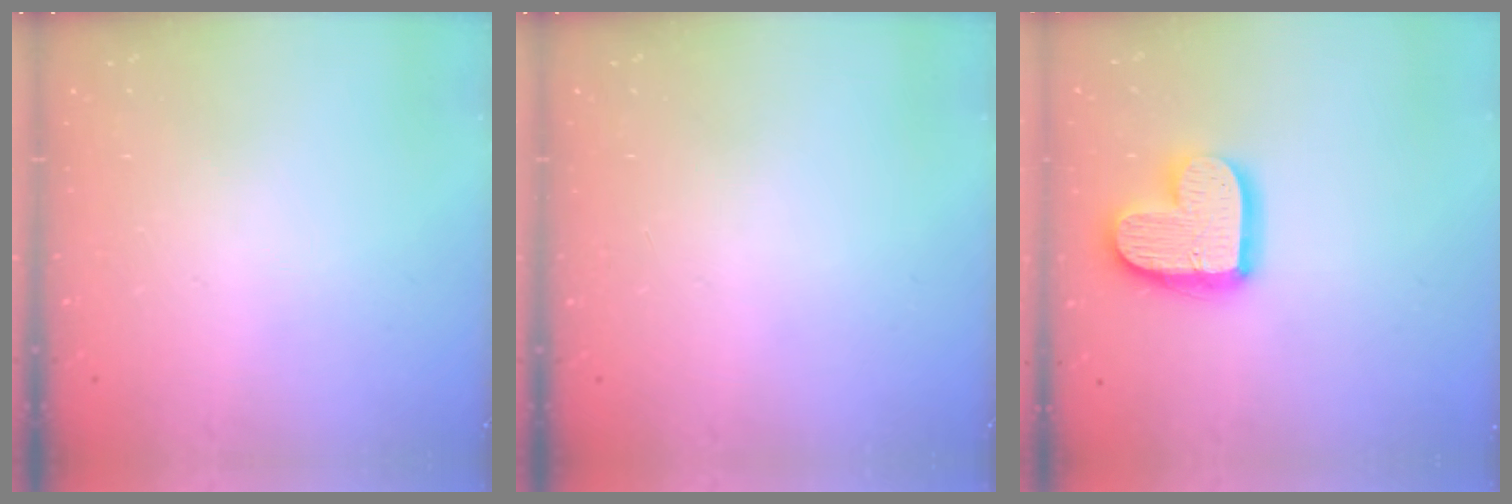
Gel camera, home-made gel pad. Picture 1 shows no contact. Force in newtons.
{"total": 0.0}
{"total": 16.1, "press": 16.1, "slide": 1.3}